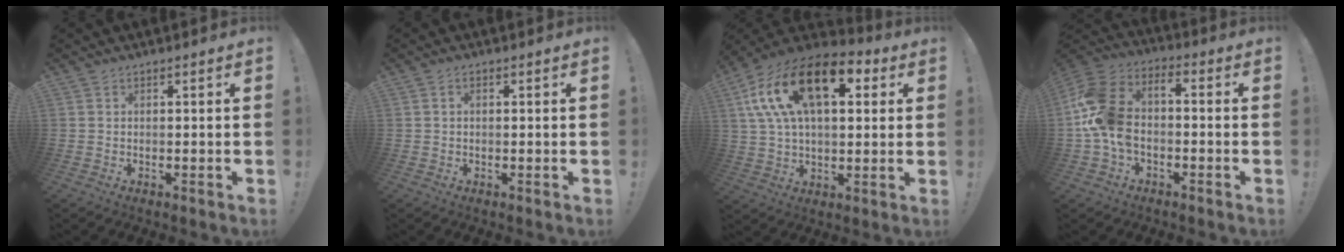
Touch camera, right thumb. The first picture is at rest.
{"total": 0.9, "force": [0.1, 0.5, 0.8], "torque": [-0.018, 0.003, 0.002]}
{"total": 22.4, "force": [8.4, 11.5, 17.2], "torque": [-0.302, -0.021, 0.146]}
{"total": 13.7, "force": [-2.9, 9.4, 9.5], "torque": [-0.194, 0.021, -0.053]}